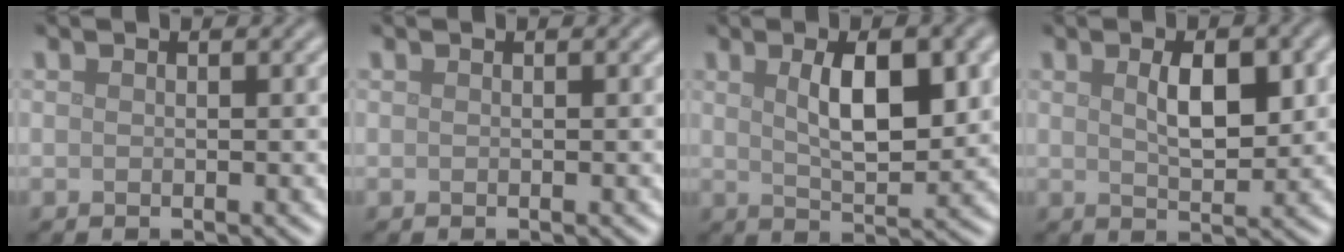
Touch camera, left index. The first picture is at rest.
{"total": 0.0}
{"total": 6.1, "force": [1.6, 2.2, 5.5], "torque": [-0.087, 0.001, 0.031]}
{"total": 4.1, "force": [1.1, 1.6, 3.6], "torque": [-0.066, 0.001, 0.022]}